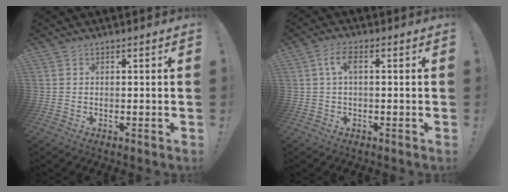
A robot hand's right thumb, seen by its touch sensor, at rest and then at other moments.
{"total": 4.8, "force": [1.2, 1.7, 4.3], "torque": [-0.091, 0.007, 0.019]}